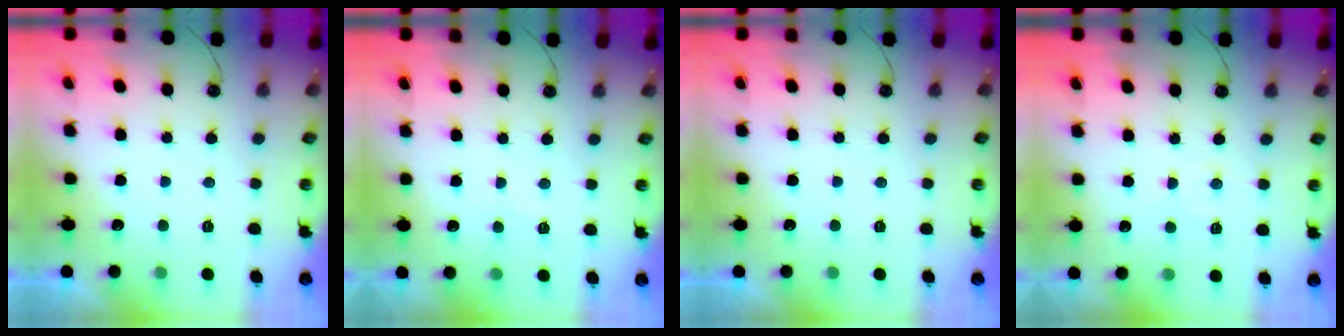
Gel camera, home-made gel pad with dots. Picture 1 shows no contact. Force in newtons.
{"total": 4.0, "press": 4.0, "slide": 0.6}
{"total": 0.0}
{"total": 5.9, "press": 5.9, "slide": 0.8}